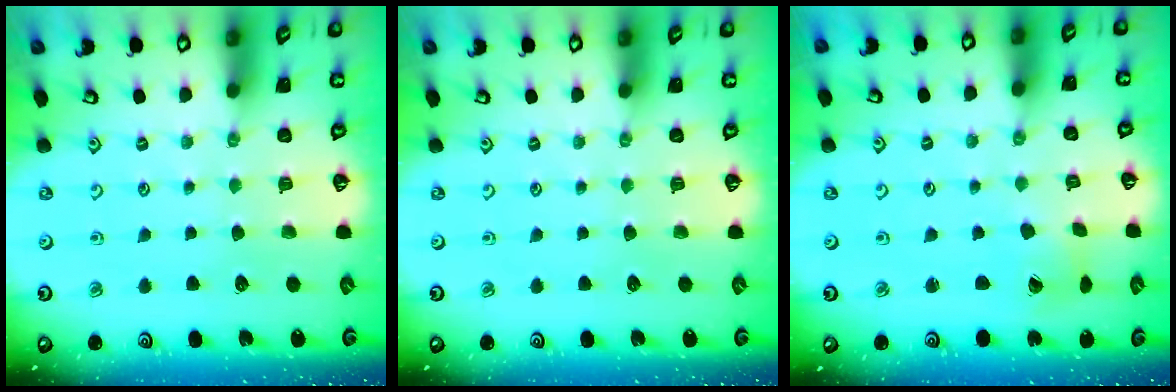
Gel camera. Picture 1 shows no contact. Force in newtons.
{"total": 0.0}
{"total": 2.4, "press": 2.4, "slide": 0.4}